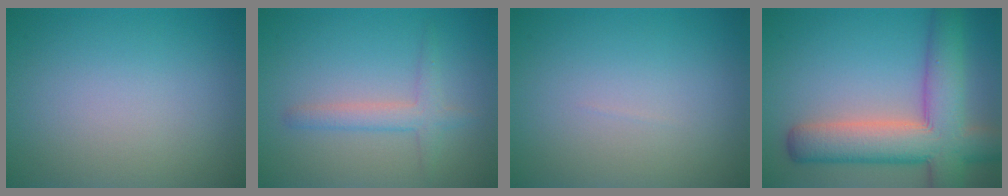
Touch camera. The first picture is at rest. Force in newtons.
{"total": 2.4, "press": 2.4, "slide": 0.0}
{"total": 0.0}
{"total": 9.4, "press": 9.4, "slide": 0.5}